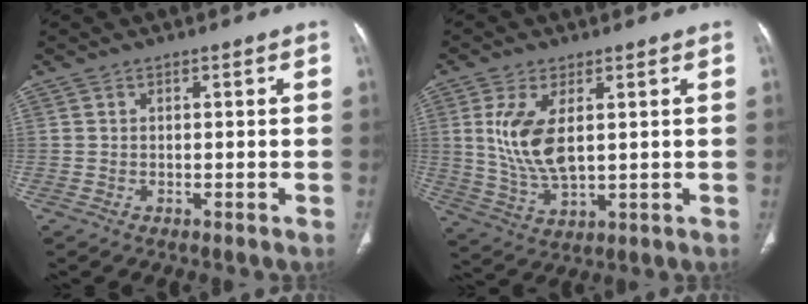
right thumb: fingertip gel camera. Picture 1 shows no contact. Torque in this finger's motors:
{"motor_torque": [0.31, 0.53, 1.12, 0.39, 0.11]}